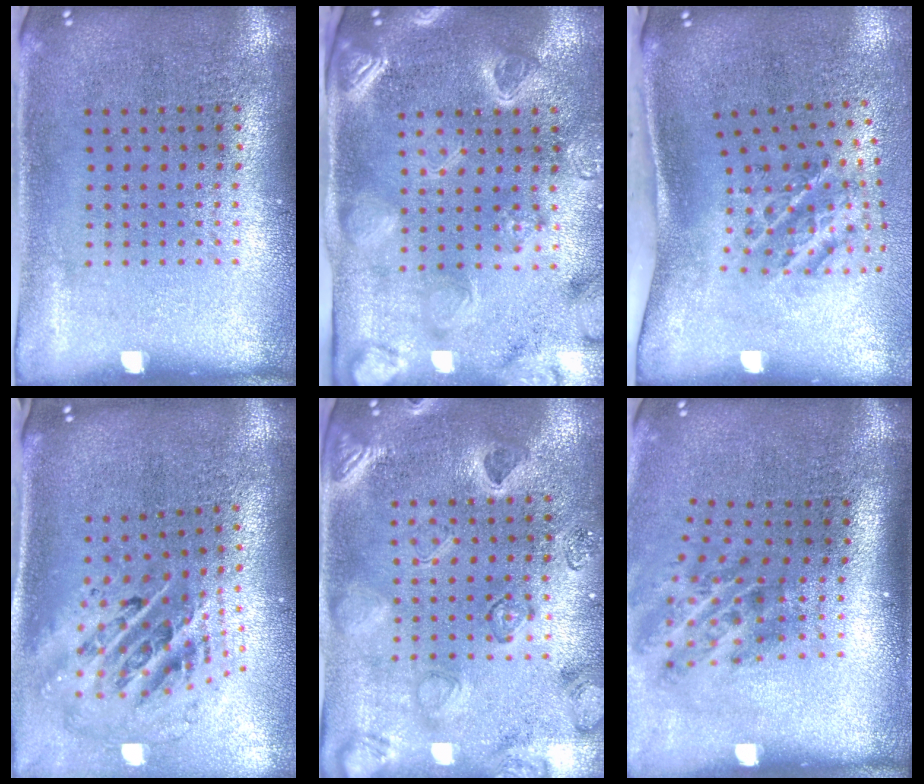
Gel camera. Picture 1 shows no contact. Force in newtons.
{"total": 3.5, "press": 3.2, "slide": 1.5}
{"total": 1.8, "press": 1.2, "slide": 1.3}
{"total": 2.5, "press": 1.7, "slide": 1.8}
{"total": 2.3, "press": 2.2, "slide": 0.8}
{"total": 2.0, "press": 1.3, "slide": 1.5}